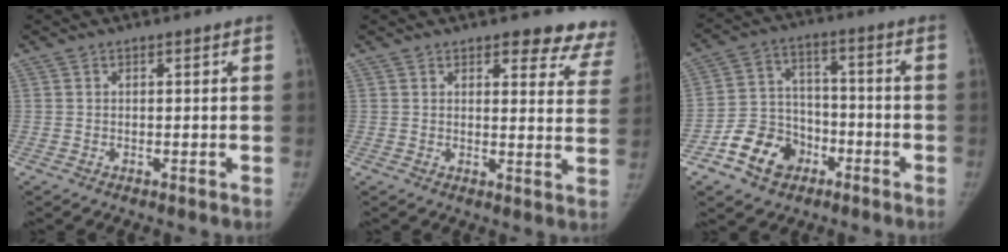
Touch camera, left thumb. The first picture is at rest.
{"total": 10.1, "force": [8.8, 3.9, 2.9], "torque": [0.021, -0.053, 0.071]}
{"total": 11.8, "force": [-6.2, 8.9, 4.7], "torque": [-0.049, 0.053, -0.106]}